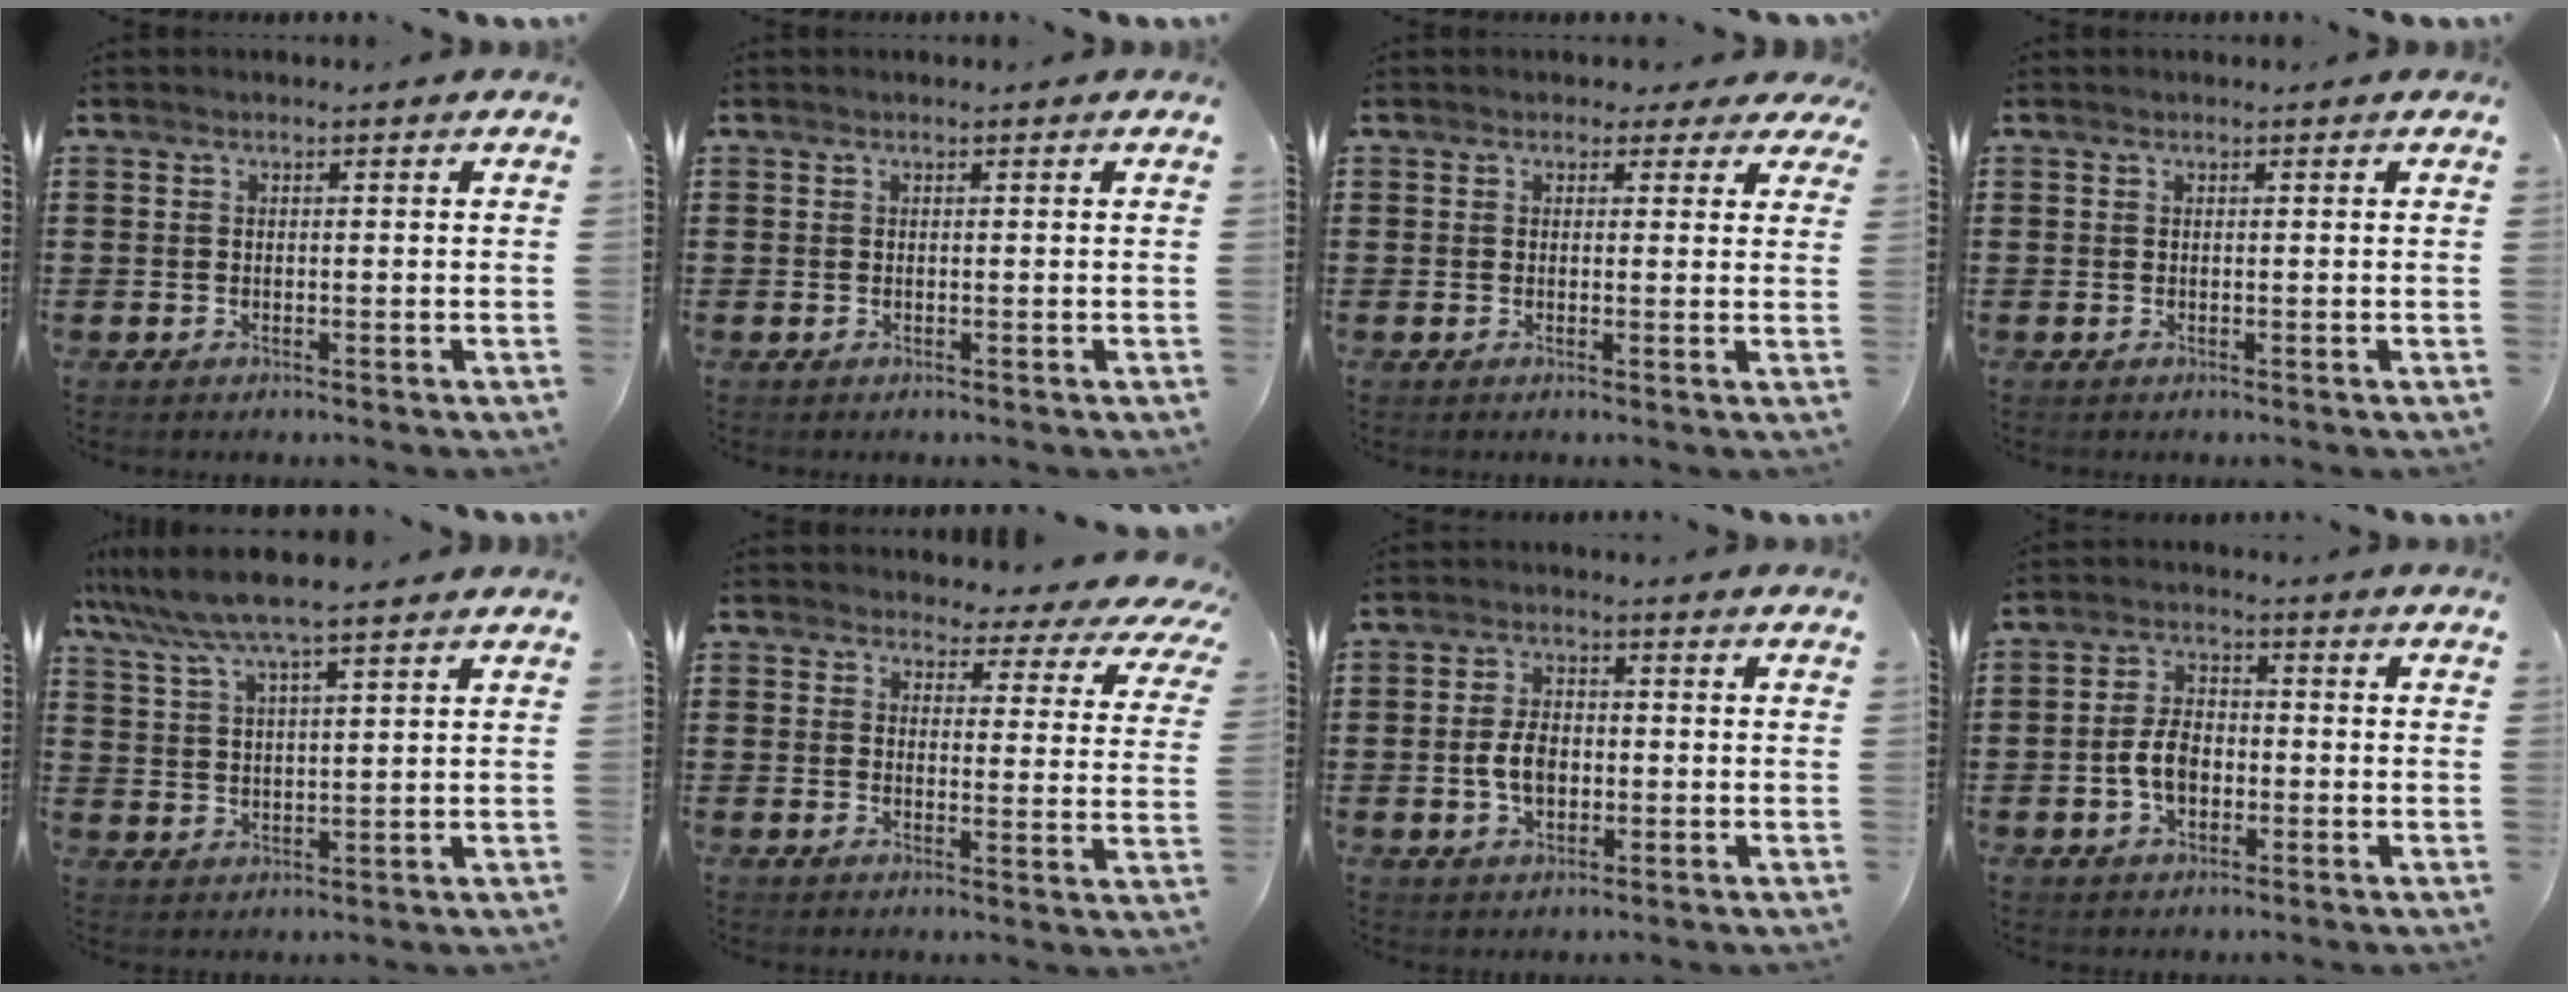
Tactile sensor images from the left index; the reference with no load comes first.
{"total": 0.0}
{"total": 1.7, "force": [0.9, 1.3, 0.6], "torque": [-0.011, 0.006, 0.013]}
{"total": 0.0}
{"total": 7.2, "force": [5.9, 0.3, 4.2], "torque": [-0.098, -0.019, 0.103]}
{"total": 3.3, "force": [3.1, 0.9, 0.8], "torque": [-0.028, -0.023, 0.049]}
{"total": 5.0, "force": [-0.7, 3.0, 3.9], "torque": [-0.086, 0.003, -0.017]}
{"total": 5.3, "force": [-1.2, 3.2, 4.1], "torque": [-0.095, 0.002, -0.029]}